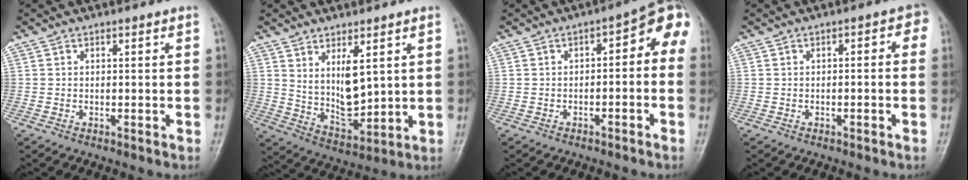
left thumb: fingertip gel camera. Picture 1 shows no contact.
{"total": 8.7, "force": [3.0, 3.8, 7.2], "torque": [-0.108, -0.036, 0.071]}
{"total": 7.2, "force": [-1.0, 3.4, 6.2], "torque": [-0.056, 0.049, -0.021]}
{"total": 3.0, "force": [-0.3, 1.4, 2.7], "torque": [-0.024, 0.026, -0.009]}